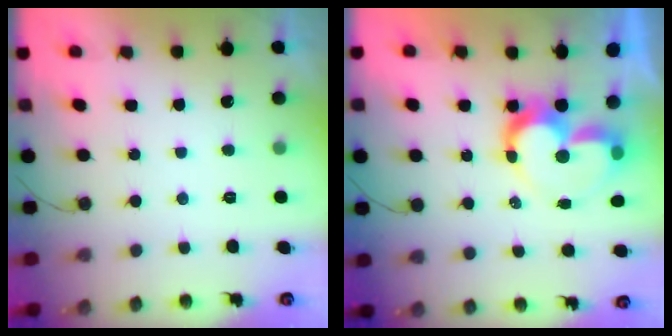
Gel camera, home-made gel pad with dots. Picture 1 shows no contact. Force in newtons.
{"total": 10.7, "press": 10.6, "slide": 1.2}